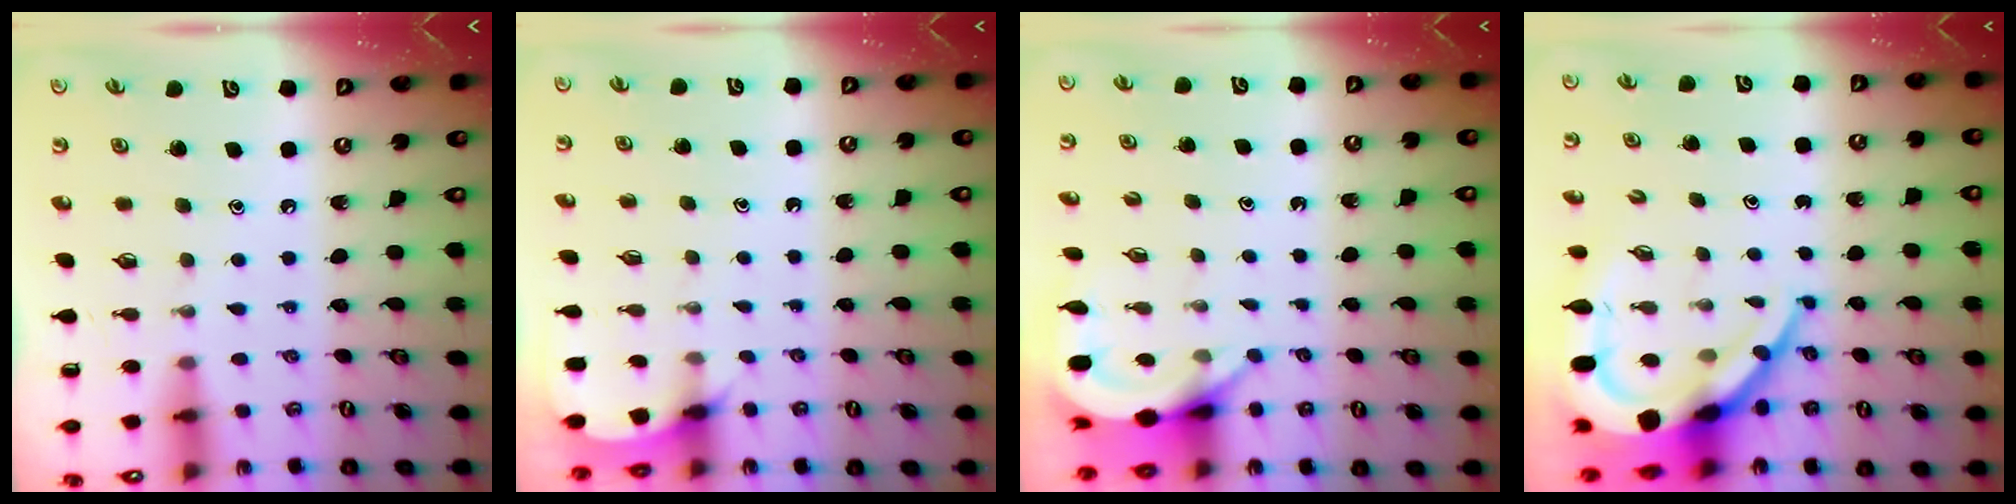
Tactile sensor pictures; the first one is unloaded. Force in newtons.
{"total": 4.4, "press": 4.4, "slide": 0.3}
{"total": 4.7, "press": 4.7, "slide": 0.4}
{"total": 14.6, "press": 14.5, "slide": 1.6}